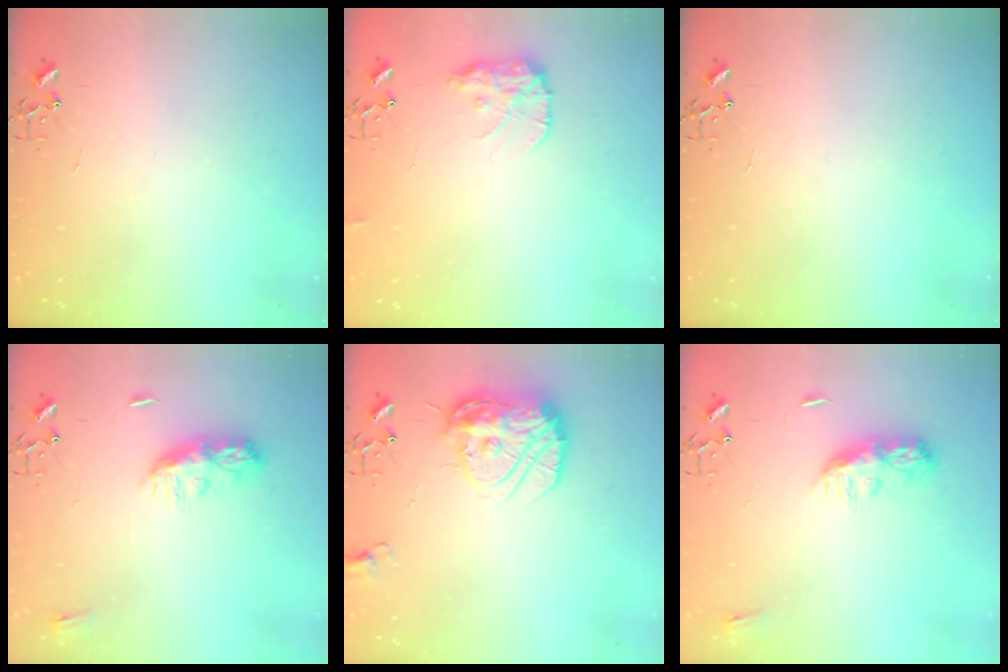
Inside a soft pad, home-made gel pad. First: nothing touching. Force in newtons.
{"total": 10.8, "press": 10.8, "slide": 0.4}
{"total": 0.0}
{"total": 8.7, "press": 8.7, "slide": 0.4}
{"total": 15.0, "press": 14.9, "slide": 1.1}
{"total": 8.7, "press": 8.7, "slide": 0.4}